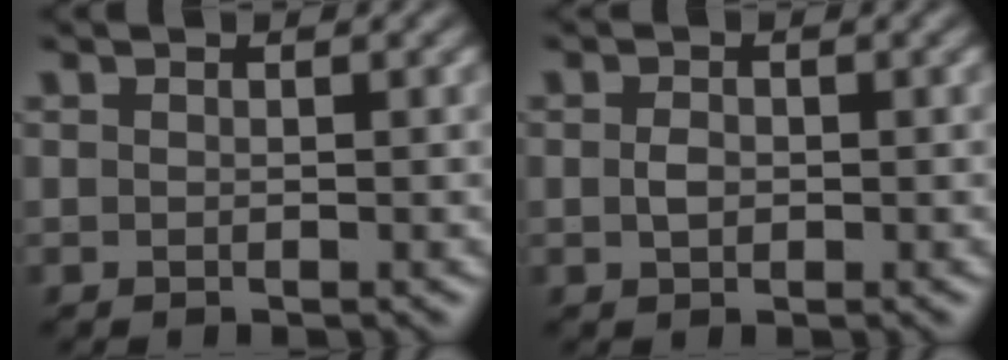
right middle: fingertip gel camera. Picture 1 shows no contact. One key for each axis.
{"total": 1.3, "fx": 0.0, "fy": 0.9, "fz": 0.9, "tx": -0.021, "ty": 0.000, "tz": -0.002}